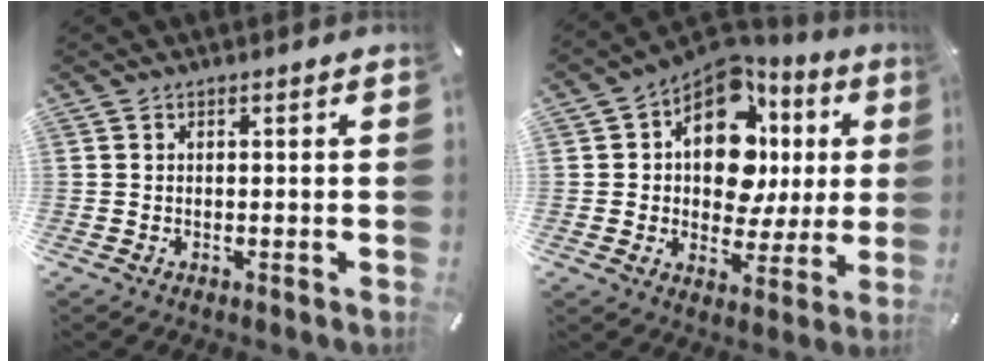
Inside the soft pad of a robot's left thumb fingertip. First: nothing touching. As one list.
[{"total": 16.2, "force": [4.6, 11.0, 10.9], "torque": [-0.171, -0.029, 0.082]}]